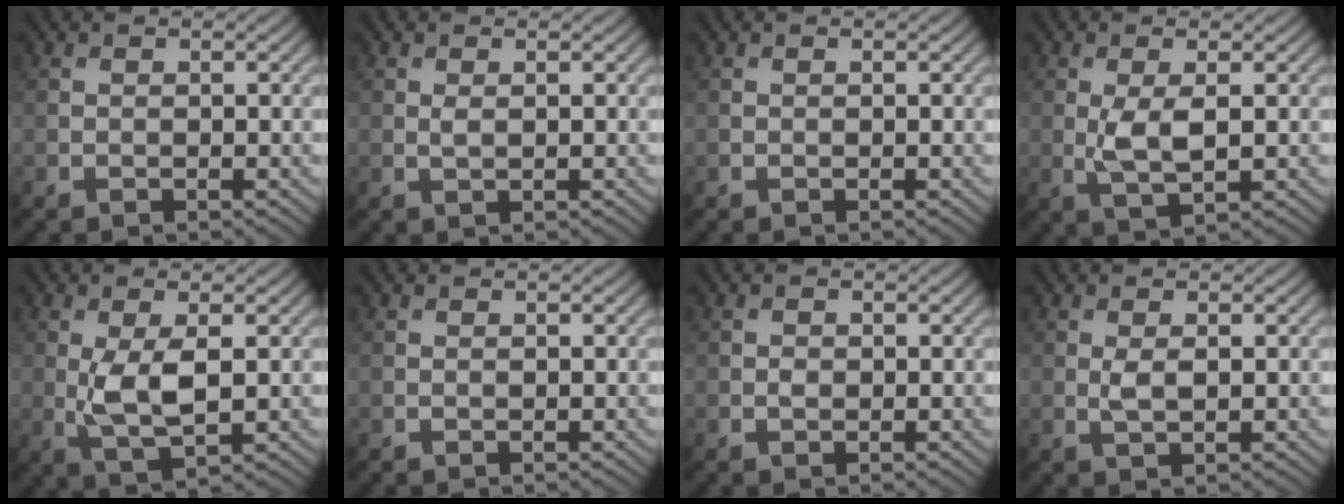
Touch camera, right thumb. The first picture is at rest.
{"total": 0.9, "force": [0.2, 0.3, 0.8], "torque": [-0.021, -0.001, 0.004]}
{"total": 0.0}
{"total": 4.2, "force": [0.1, 1.5, 3.9], "torque": [-0.091, -0.005, 0.006]}
{"total": 5.7, "force": [0.1, 2.1, 5.3], "torque": [-0.117, -0.007, 0.005]}
{"total": 0.0}
{"total": 0.7, "force": [-0.1, 0.5, 0.5], "torque": [-0.006, -0.003, -0.004]}
{"total": 1.9, "force": [0.2, 0.7, 1.8], "torque": [-0.043, -0.002, 0.005]}